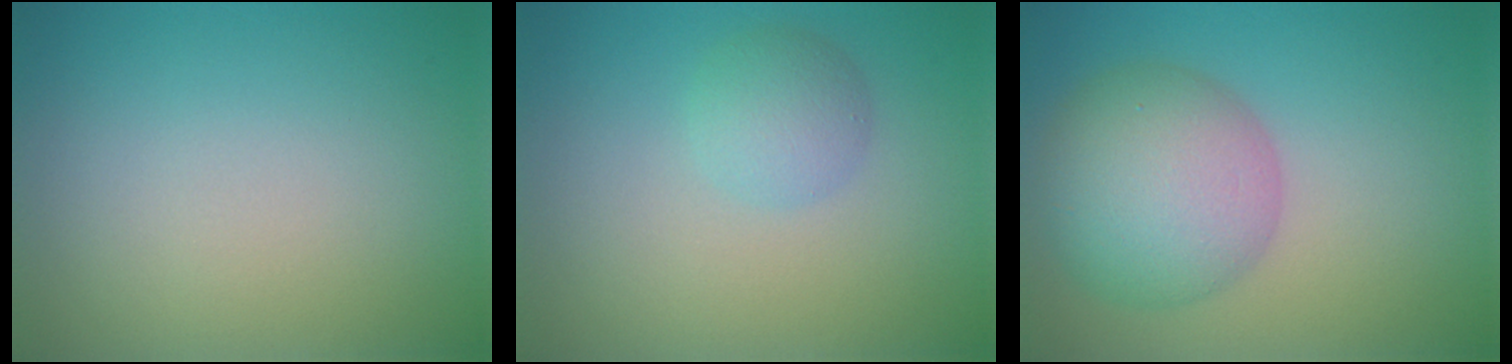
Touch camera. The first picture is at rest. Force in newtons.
{"total": 2.4, "press": 2.4, "slide": 0.1}
{"total": 7.7, "press": 7.7, "slide": 0.3}